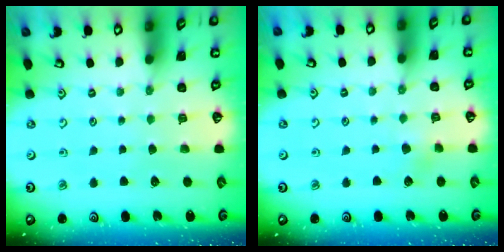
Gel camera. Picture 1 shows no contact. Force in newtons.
{"total": 2.2, "press": 2.1, "slide": 0.5}